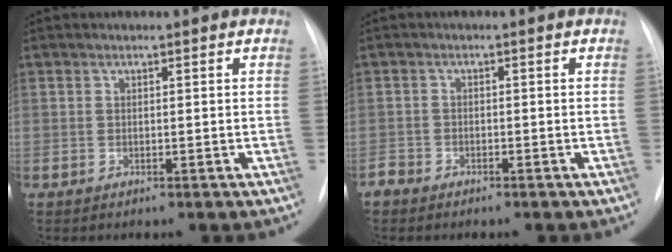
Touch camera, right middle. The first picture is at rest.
{"total": 1.7, "force": [-1.5, 0.9, 0.2], "torque": [-0.008, 0.001, -0.027]}